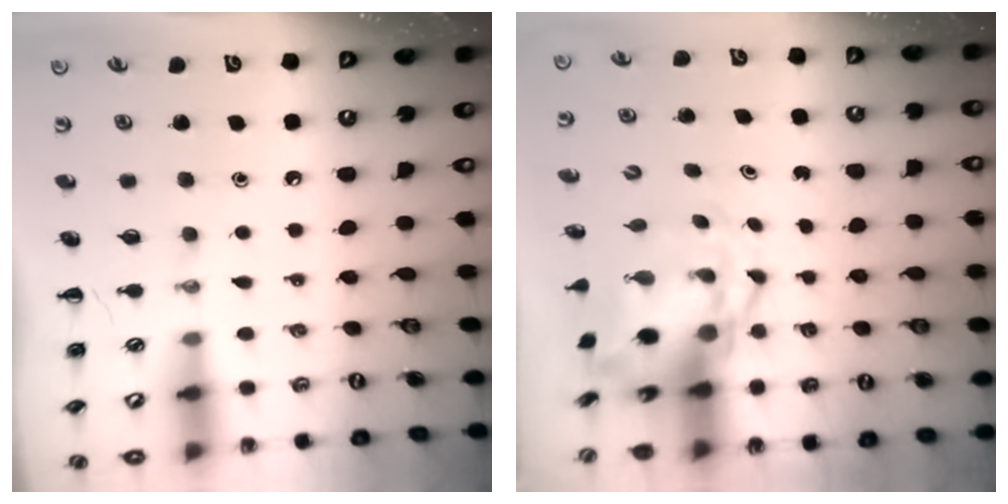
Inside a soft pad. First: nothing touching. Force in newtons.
{"total": 5.0, "press": 4.9, "slide": 1.1}